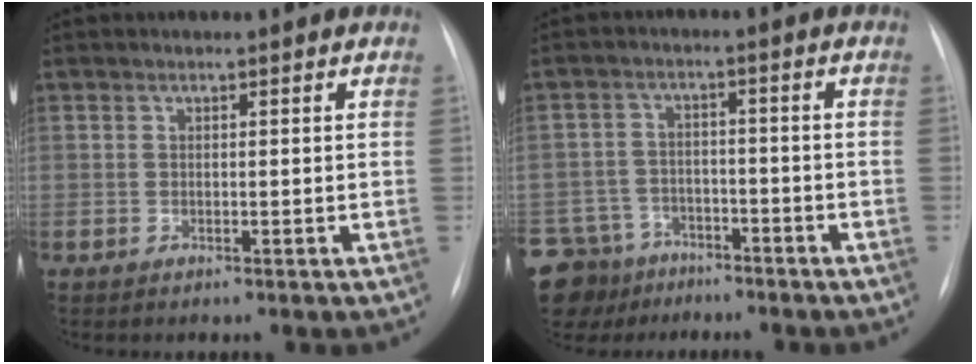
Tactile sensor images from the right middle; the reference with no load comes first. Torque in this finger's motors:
{"motor_torque": [1.22, -0.92, 1.05, 0.21]}